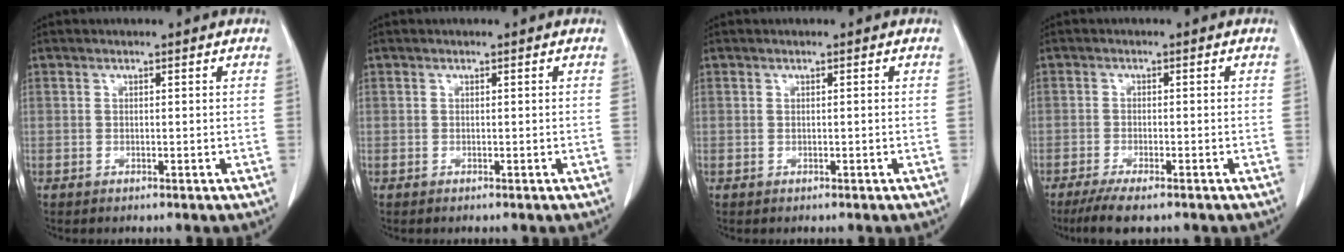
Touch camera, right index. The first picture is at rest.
{"total": 0.0}
{"total": 0.0}
{"total": 5.7, "force": [-4.3, 1.0, 3.7], "torque": [-0.063, -0.014, -0.068]}